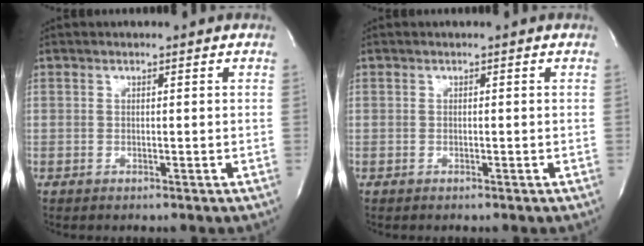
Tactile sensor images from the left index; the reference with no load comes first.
{"total": 0.0}